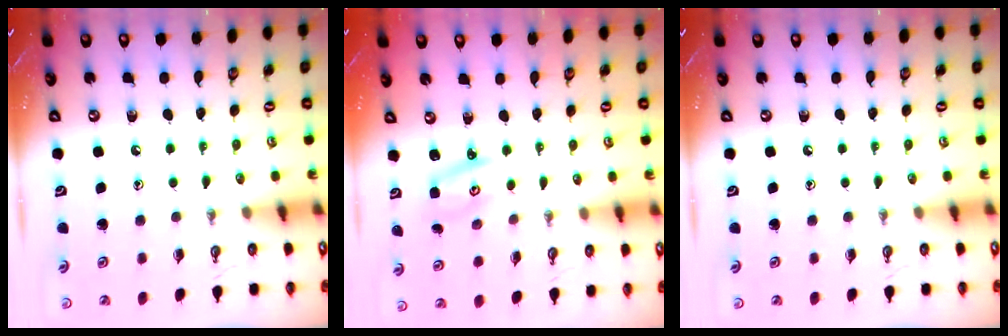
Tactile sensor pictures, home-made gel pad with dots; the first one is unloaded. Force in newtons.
{"total": 2.6, "press": 2.6, "slide": 0.2}
{"total": 0.0}